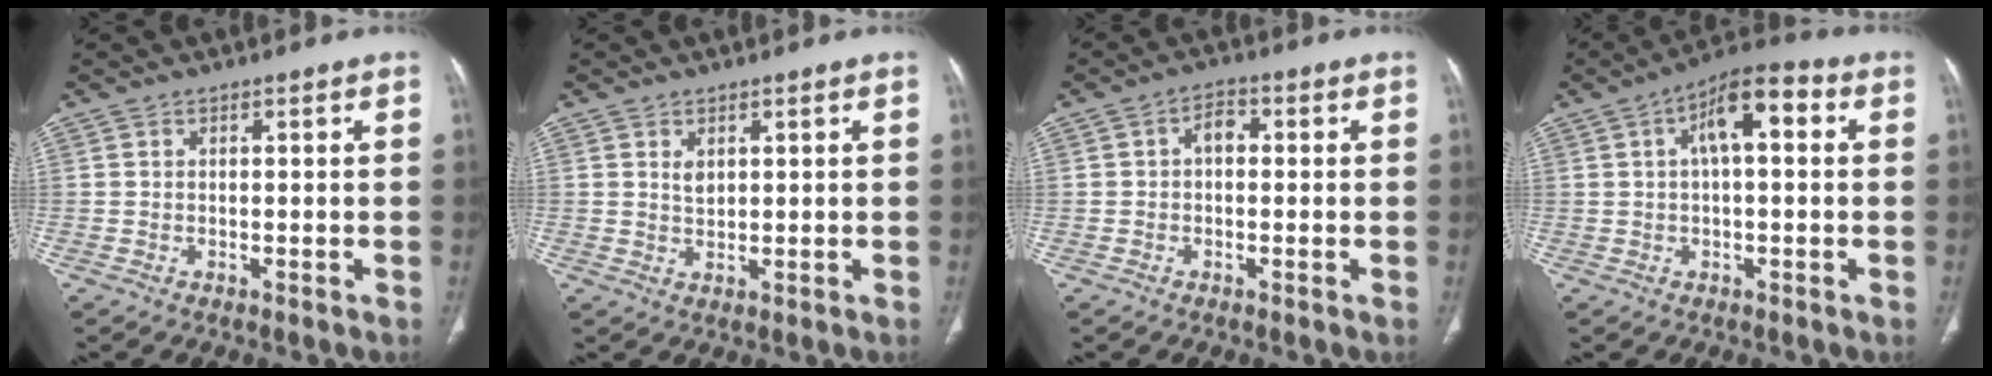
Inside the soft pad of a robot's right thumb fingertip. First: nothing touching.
{"total": 1.9, "force": [0.9, 1.2, 1.3], "torque": [-0.016, -0.007, 0.020]}
{"total": 3.3, "force": [0.1, 2.3, 2.4], "torque": [-0.027, 0.013, -0.007]}
{"total": 9.9, "force": [2.4, 4.3, 8.6], "torque": [-0.130, 0.030, 0.026]}